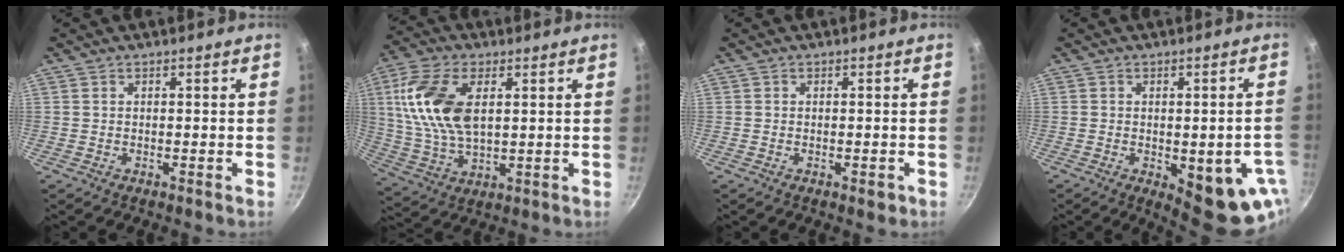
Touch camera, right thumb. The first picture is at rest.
{"total": 15.2, "force": [3.6, 8.4, 12.2], "torque": [-0.234, -0.005, 0.072]}
{"total": 1.6, "force": [-0.6, 0.8, 1.2], "torque": [-0.015, 0.001, -0.011]}
{"total": 14.2, "force": [-4.1, 5.7, 12.3], "torque": [-0.106, -0.005, -0.043]}